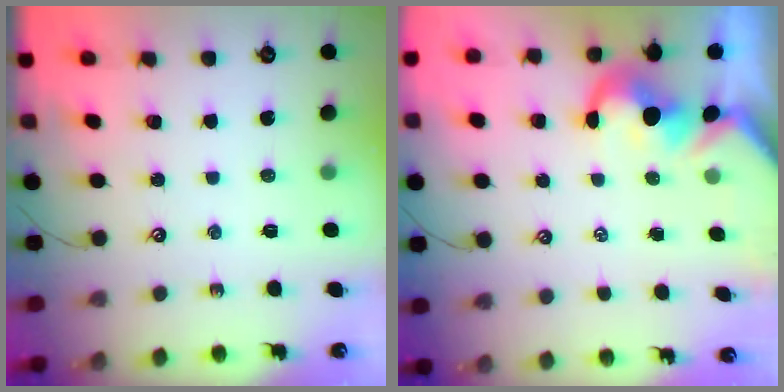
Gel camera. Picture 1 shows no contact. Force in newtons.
{"total": 3.0, "press": 2.8, "slide": 1.1}